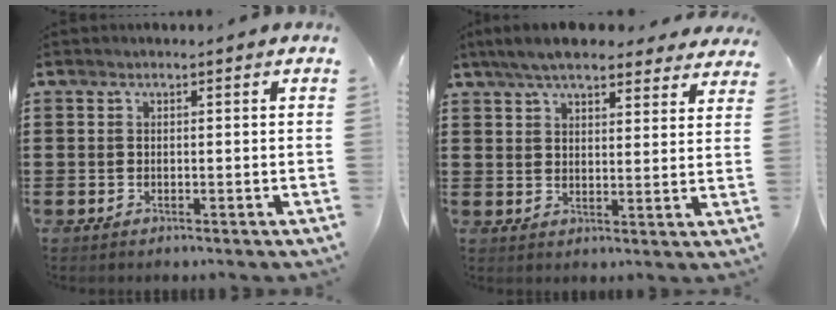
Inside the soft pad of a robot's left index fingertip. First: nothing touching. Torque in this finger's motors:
{"motor_torque": [2.14, 0.00, 1.05, 0.21]}